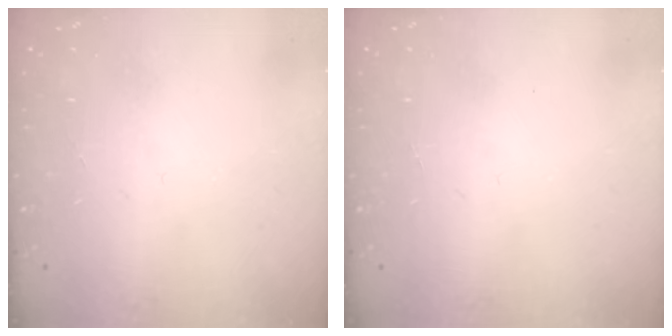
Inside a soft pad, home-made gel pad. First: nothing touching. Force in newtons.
{"total": 0.0}